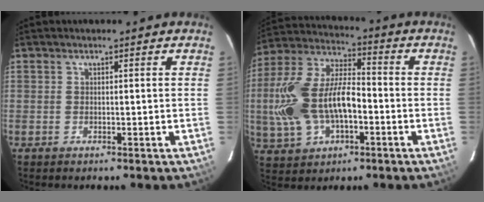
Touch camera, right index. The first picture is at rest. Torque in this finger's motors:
{"motor_torque": [0.66, -0.21, 1.05, 0.21]}